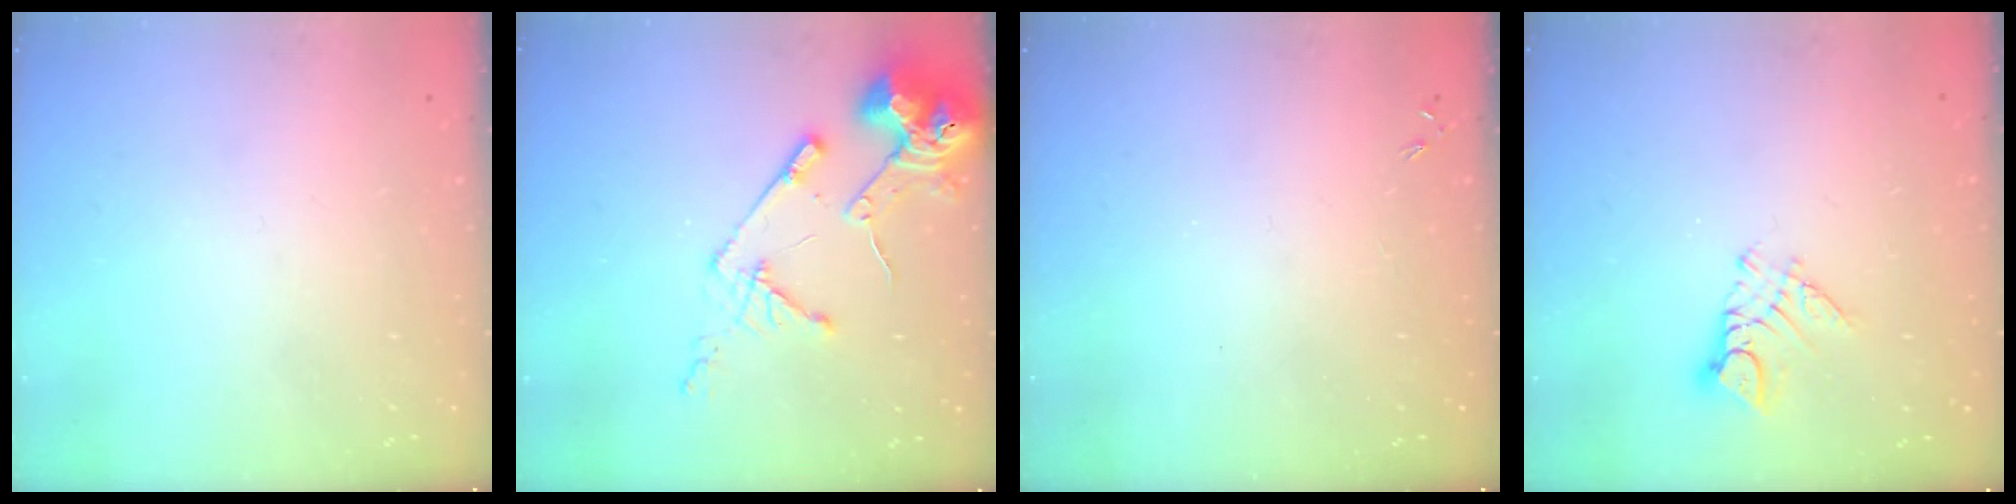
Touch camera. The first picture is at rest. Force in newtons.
{"total": 13.9, "press": 13.7, "slide": 1.8}
{"total": 0.0}
{"total": 7.5, "press": 7.5, "slide": 0.7}